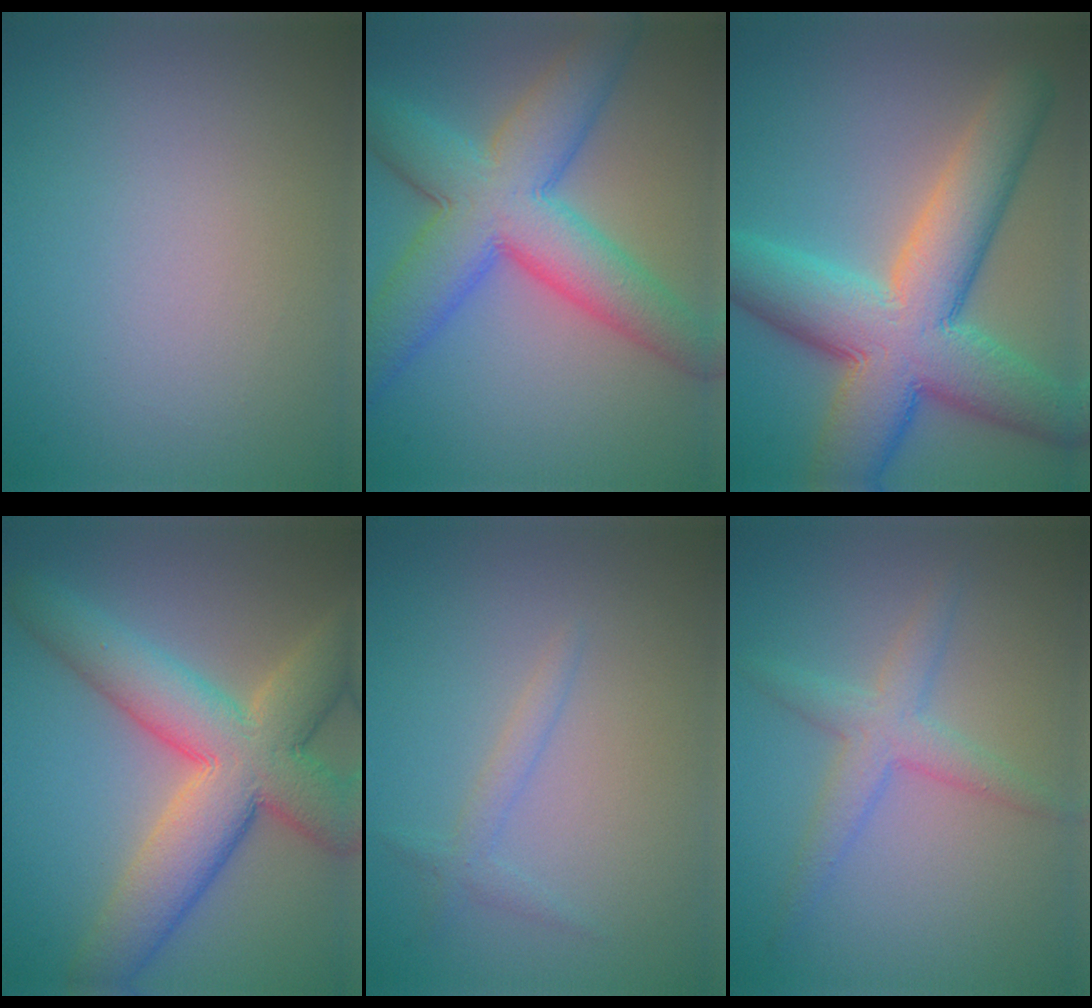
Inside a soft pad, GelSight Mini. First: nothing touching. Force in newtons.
{"total": 9.9, "press": 9.9, "slide": 0.1}
{"total": 11.6, "press": 11.6, "slide": 0.5}
{"total": 10.4, "press": 10.4, "slide": 0.6}
{"total": 1.3, "press": 1.3, "slide": 0.1}
{"total": 3.0, "press": 3.0, "slide": 0.2}